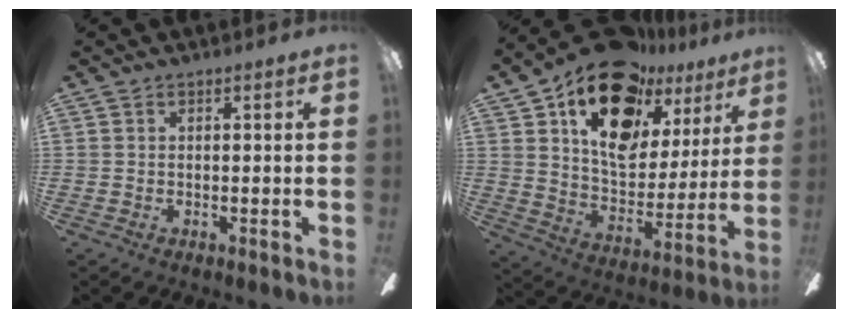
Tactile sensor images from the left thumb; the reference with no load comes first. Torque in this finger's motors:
{"motor_torque": [0.52, 1.22, 1.81, -0.96, 0.18]}